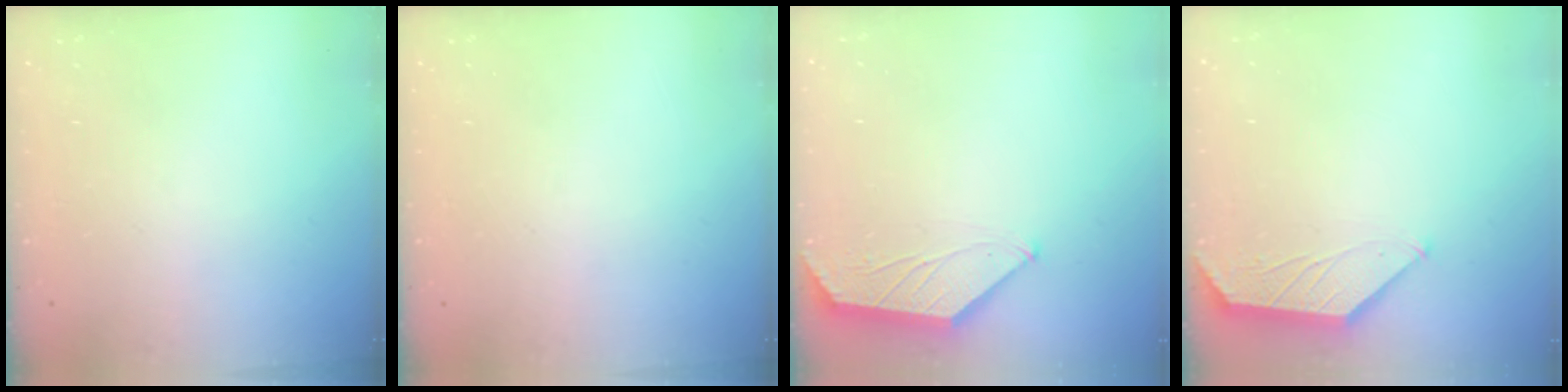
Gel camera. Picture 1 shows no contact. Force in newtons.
{"total": 0.0}
{"total": 1.8, "press": 1.7, "slide": 0.3}
{"total": 0.8, "press": 0.8, "slide": 0.2}